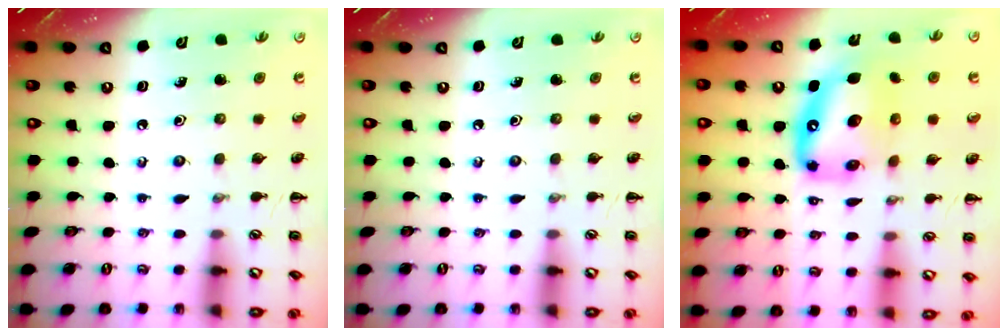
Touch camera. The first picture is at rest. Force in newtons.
{"total": 0.0}
{"total": 13.5, "press": 13.0, "slide": 3.8}